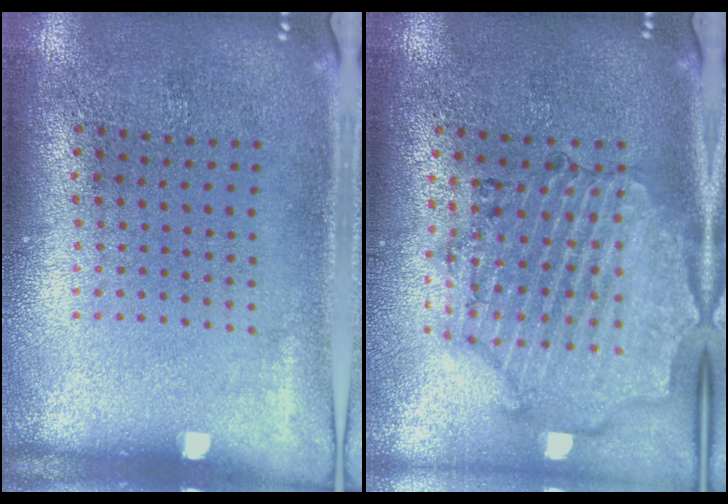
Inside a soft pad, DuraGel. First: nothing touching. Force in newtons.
{"total": 1.7, "press": 1.6, "slide": 0.3}